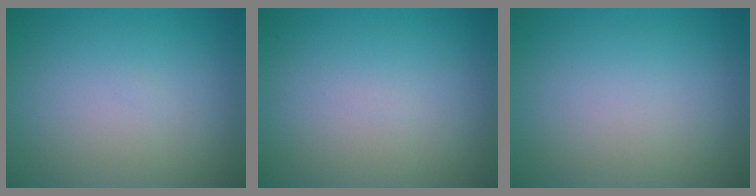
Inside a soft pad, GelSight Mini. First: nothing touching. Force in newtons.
{"total": 0.0}
{"total": 0.0}